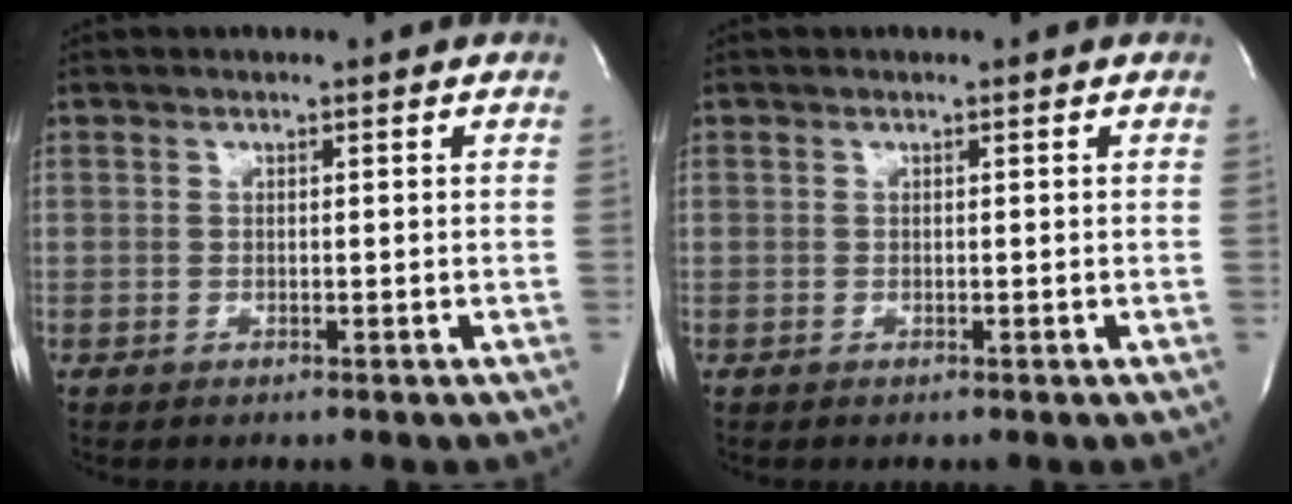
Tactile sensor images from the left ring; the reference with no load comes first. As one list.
[{"total": 0.0}]